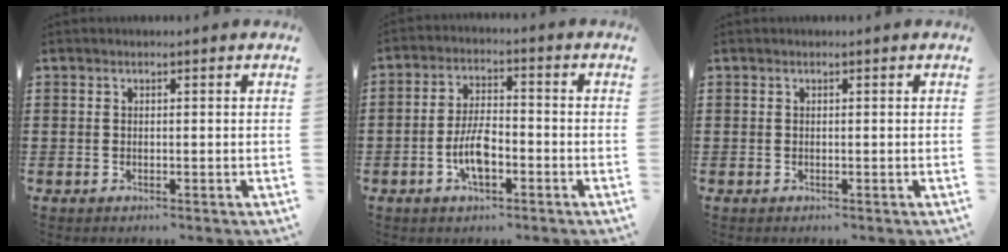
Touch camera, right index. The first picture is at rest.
{"total": 6.4, "force": [-2.3, 2.7, 5.4], "torque": [-0.124, -0.001, -0.049]}
{"total": 0.0}